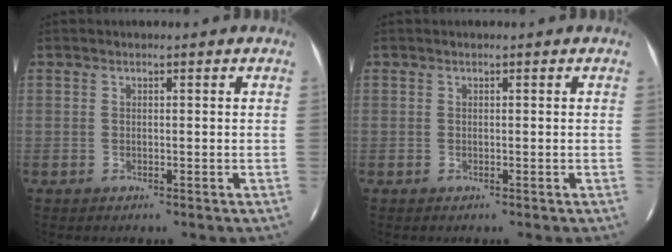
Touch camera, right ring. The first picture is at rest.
{"total": 0.0}